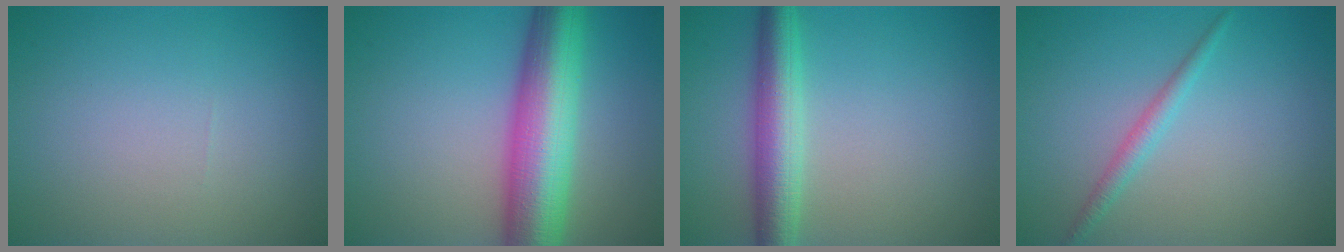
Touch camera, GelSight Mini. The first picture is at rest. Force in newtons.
{"total": 10.1, "press": 10.1, "slide": 0.1}
{"total": 4.8, "press": 4.8, "slide": 0.1}
{"total": 1.6, "press": 1.6, "slide": 0.1}